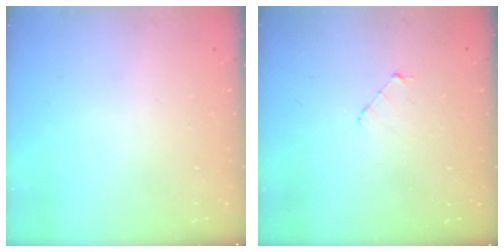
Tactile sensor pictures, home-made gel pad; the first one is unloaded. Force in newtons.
{"total": 3.3, "press": 3.3, "slide": 0.3}